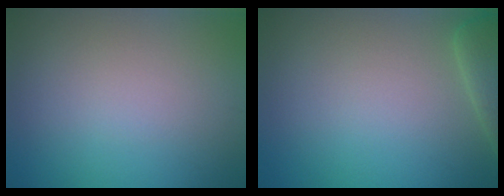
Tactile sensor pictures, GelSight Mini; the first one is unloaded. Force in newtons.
{"total": 3.1, "press": 3.1, "slide": 0.4}